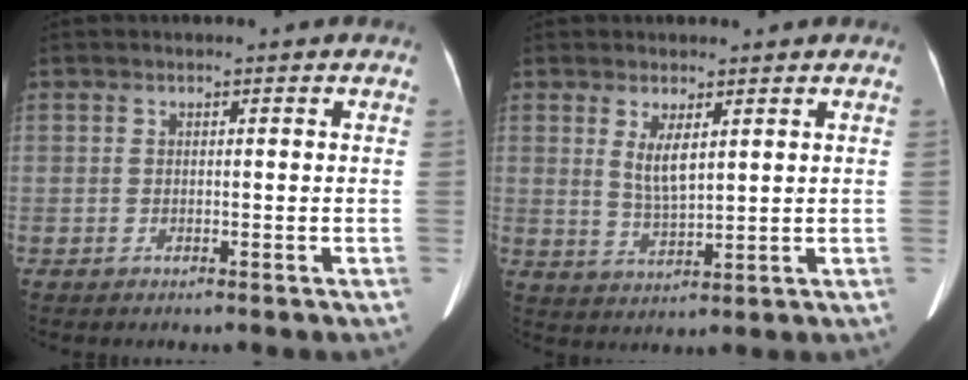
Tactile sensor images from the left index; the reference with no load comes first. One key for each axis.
{"total": 4.1, "fx": 1.7, "fy": 1.1, "fz": 3.5, "tx": -0.072, "ty": -0.008, "tz": 0.041}